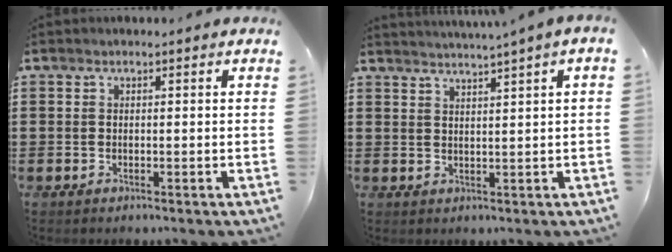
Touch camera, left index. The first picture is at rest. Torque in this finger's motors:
{"motor_torque": [0.11, -2.02, 0.73, 0.17]}